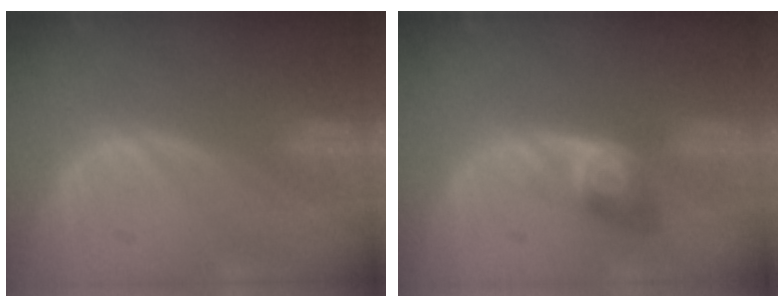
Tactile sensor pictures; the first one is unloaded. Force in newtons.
{"total": 4.0, "press": 4.0, "slide": 0.3}